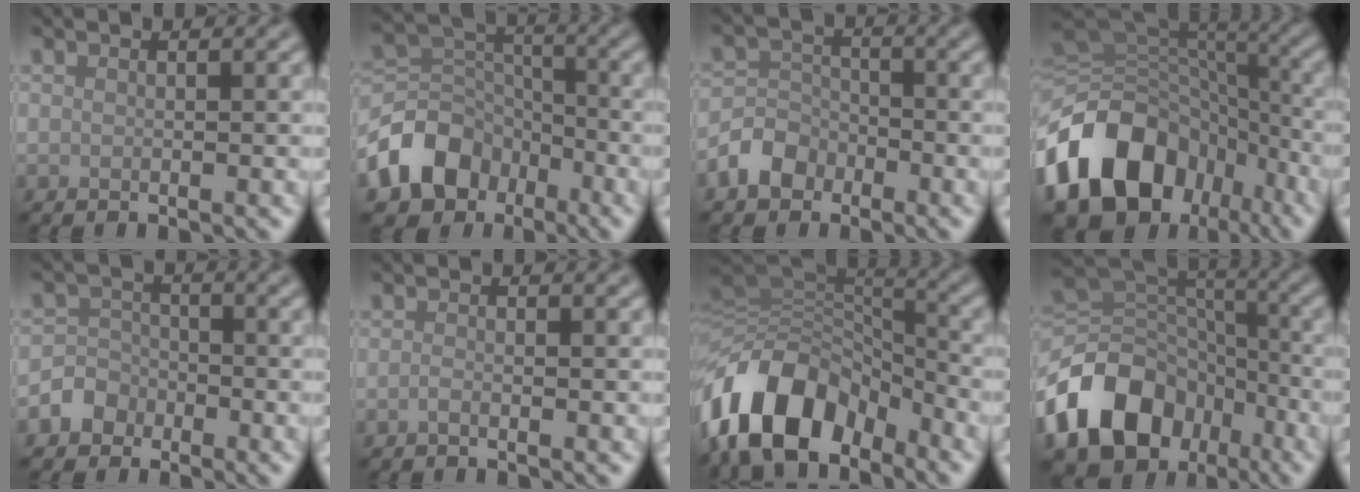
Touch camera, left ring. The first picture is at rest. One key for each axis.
{"total": 7.7, "fx": -4.3, "fy": 5.6, "fz": 3.1, "tx": -0.053, "ty": -0.001, "tz": -0.090}
{"total": 3.4, "fx": -2.0, "fy": 2.5, "fz": 0.9, "tx": -0.017, "ty": 0.006, "tz": -0.048}
{"total": 15.9, "fx": -6.4, "fy": 11.7, "fz": 8.7, "tx": -0.185, "ty": -0.018, "tz": -0.104}
{"total": 2.7, "fx": -1.5, "fy": 2.2, "fz": 0.3, "tx": 0.011, "ty": 0.009, "tz": -0.040}
{"total": 0.6, "fx": -0.4, "fy": 0.1, "fz": 0.4, "tx": -0.008, "ty": -0.001, "tz": -0.010}
{"total": 11.1, "fx": -6.0, "fy": 6.8, "fz": 6.3, "tx": -0.112, "ty": 0.015, "tz": -0.120}
{"total": 13.1, "fx": -6.2, "fy": 9.4, "fz": 6.7, "tx": -0.146, "ty": 0.002, "tz": -0.110}